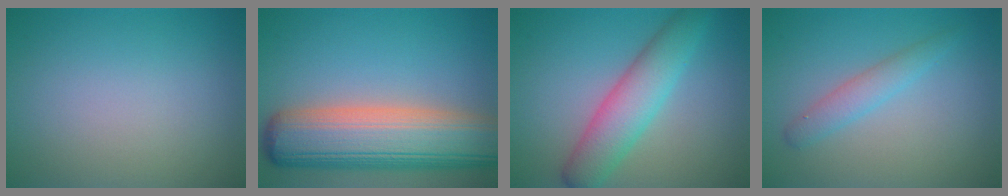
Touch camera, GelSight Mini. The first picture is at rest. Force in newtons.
{"total": 11.9, "press": 11.8, "slide": 0.8}
{"total": 5.4, "press": 5.4, "slide": 0.3}
{"total": 2.1, "press": 2.1, "slide": 0.2}